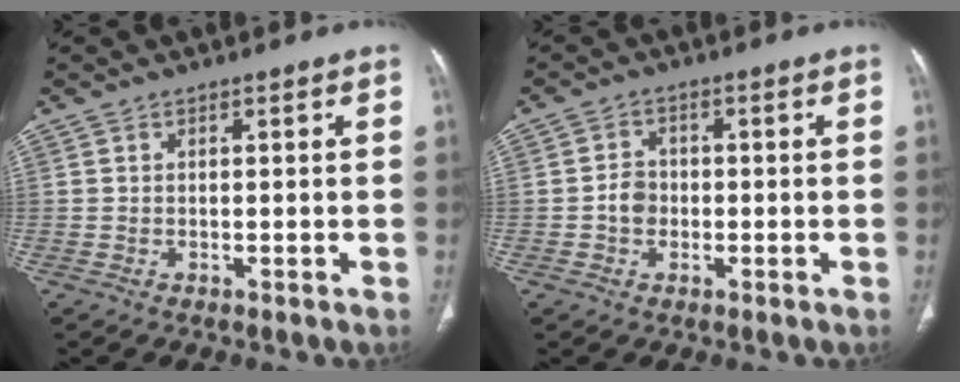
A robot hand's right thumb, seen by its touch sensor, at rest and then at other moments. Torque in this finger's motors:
{"motor_torque": [0.34, 0.27, 0.42, 0.18, -0.01]}